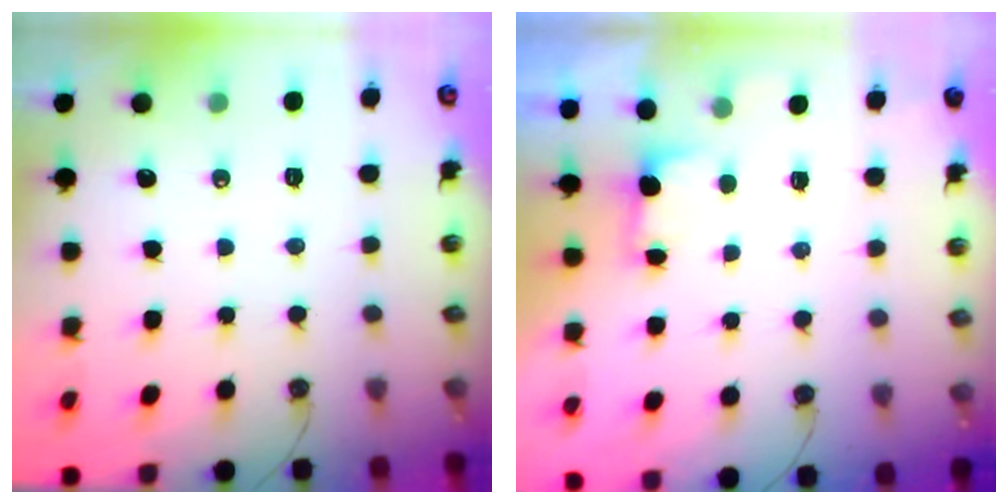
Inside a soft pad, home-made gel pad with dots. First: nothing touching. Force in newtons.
{"total": 1.2, "press": 0.9, "slide": 0.8}